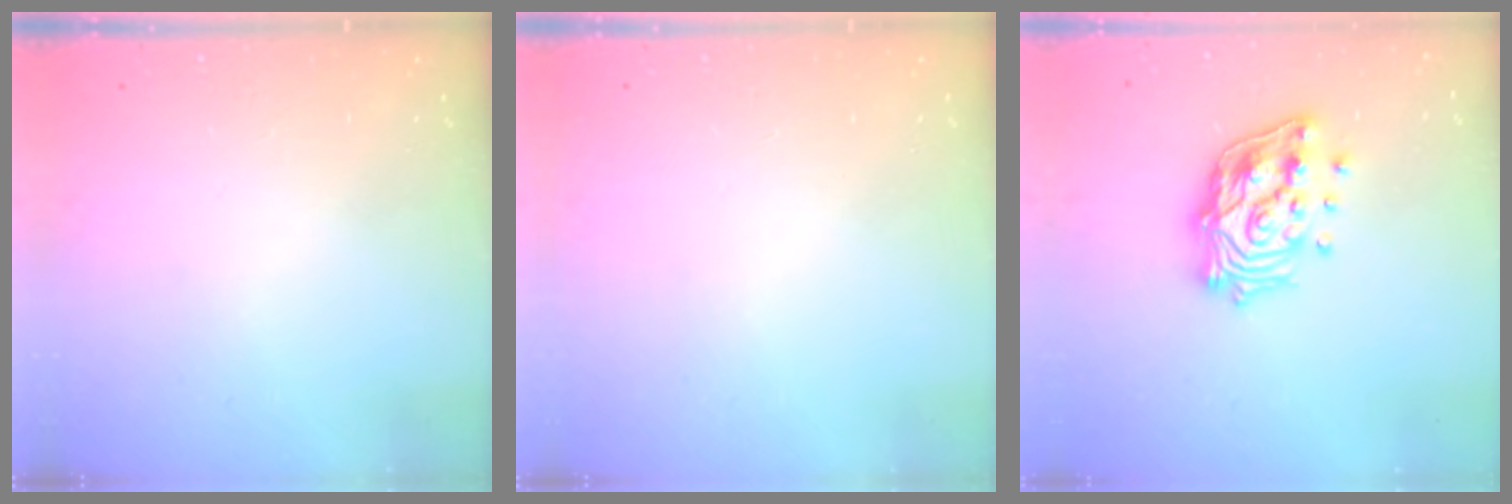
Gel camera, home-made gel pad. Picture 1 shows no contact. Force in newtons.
{"total": 0.0}
{"total": 16.8, "press": 16.6, "slide": 2.6}